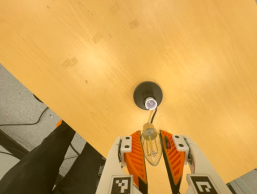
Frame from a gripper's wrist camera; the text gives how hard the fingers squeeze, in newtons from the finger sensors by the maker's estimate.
{"total": 15.5, "left": 17.0, "right": 13.9}